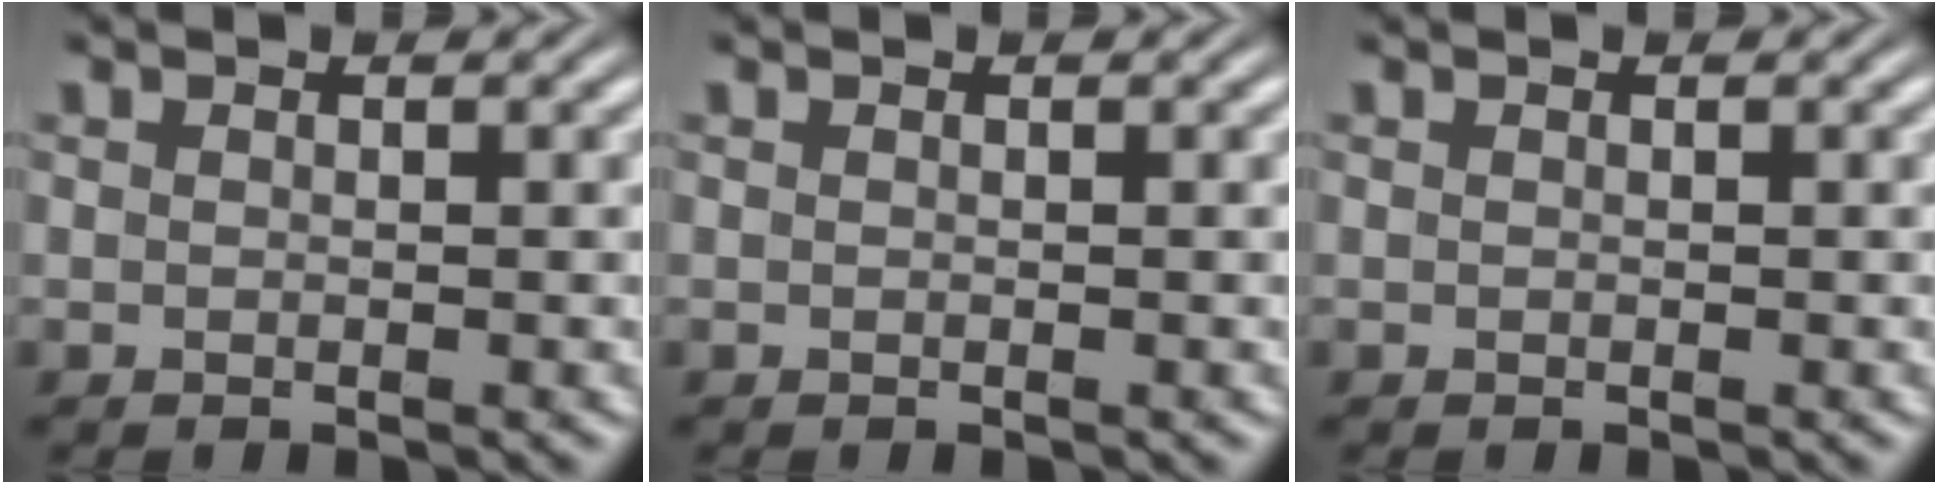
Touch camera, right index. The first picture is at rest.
{"total": 0.0}
{"total": 0.0}